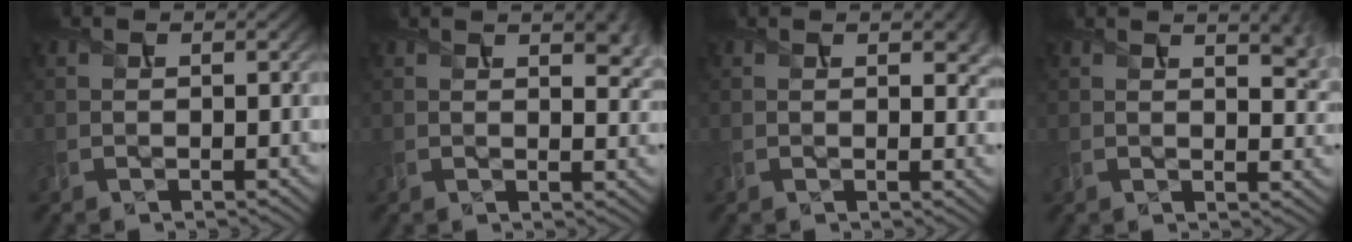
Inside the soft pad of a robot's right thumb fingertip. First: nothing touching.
{"total": 6.5, "force": [2.7, 2.7, 5.2], "torque": [-0.076, 0.002, 0.047]}
{"total": 4.6, "force": [1.3, 2.1, 3.9], "torque": [-0.060, -0.002, 0.023]}
{"total": 7.1, "force": [3.2, 2.8, 5.7], "torque": [-0.081, 0.005, 0.055]}